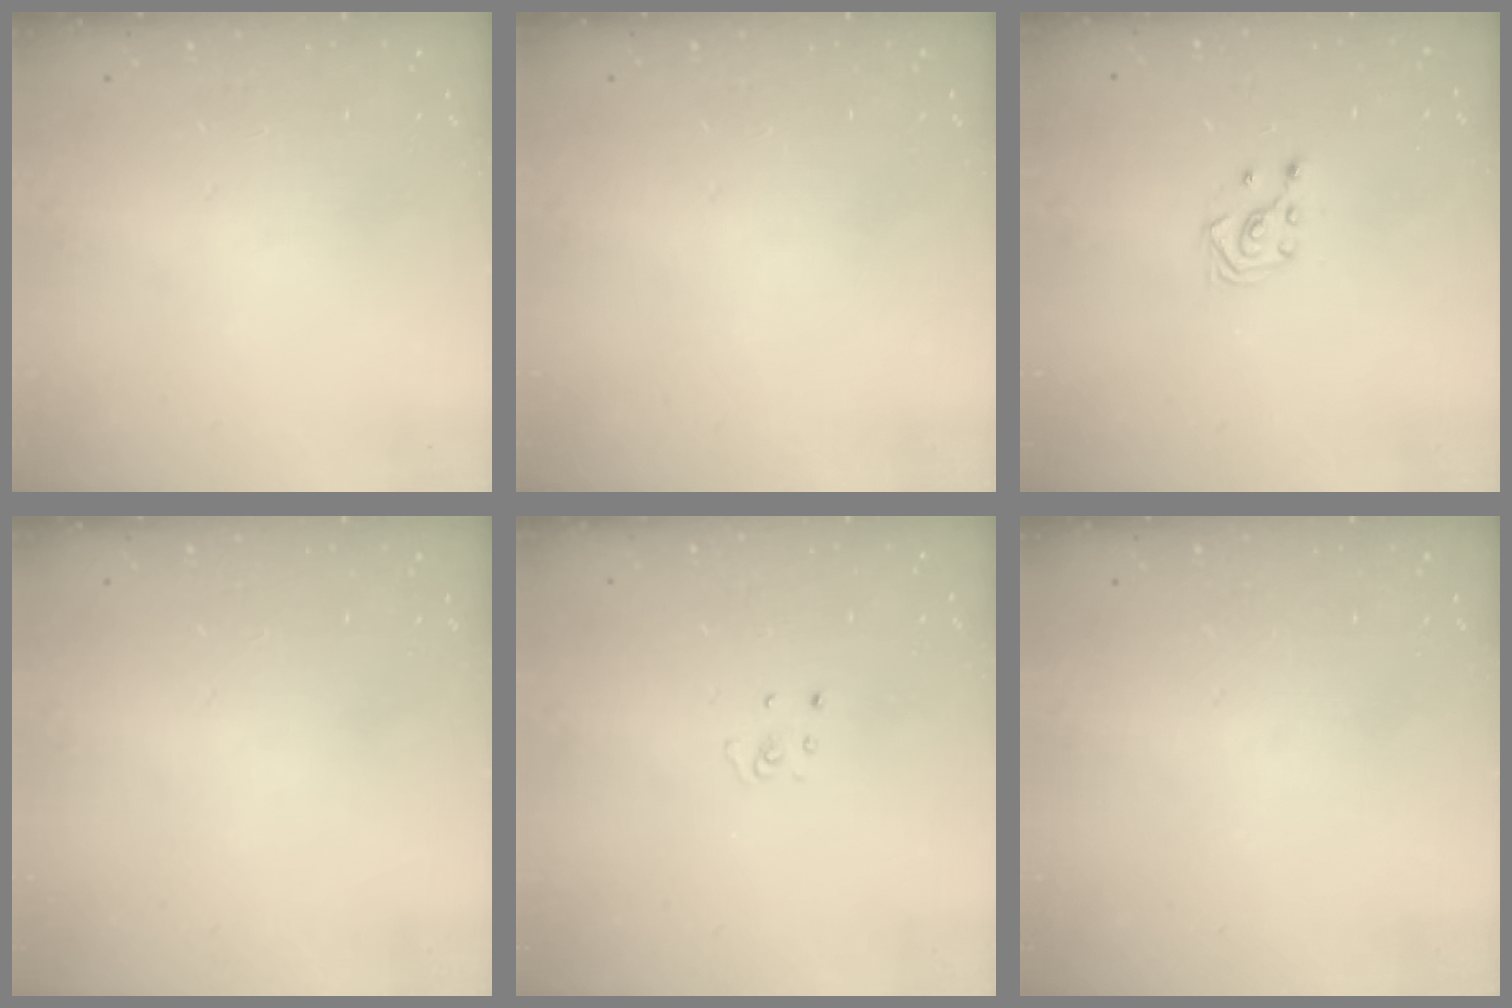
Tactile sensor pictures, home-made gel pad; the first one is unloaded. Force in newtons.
{"total": 0.0}
{"total": 3.0, "press": 2.8, "slide": 1.0}
{"total": 0.0}
{"total": 2.3, "press": 2.3, "slide": 0.2}
{"total": 0.0}